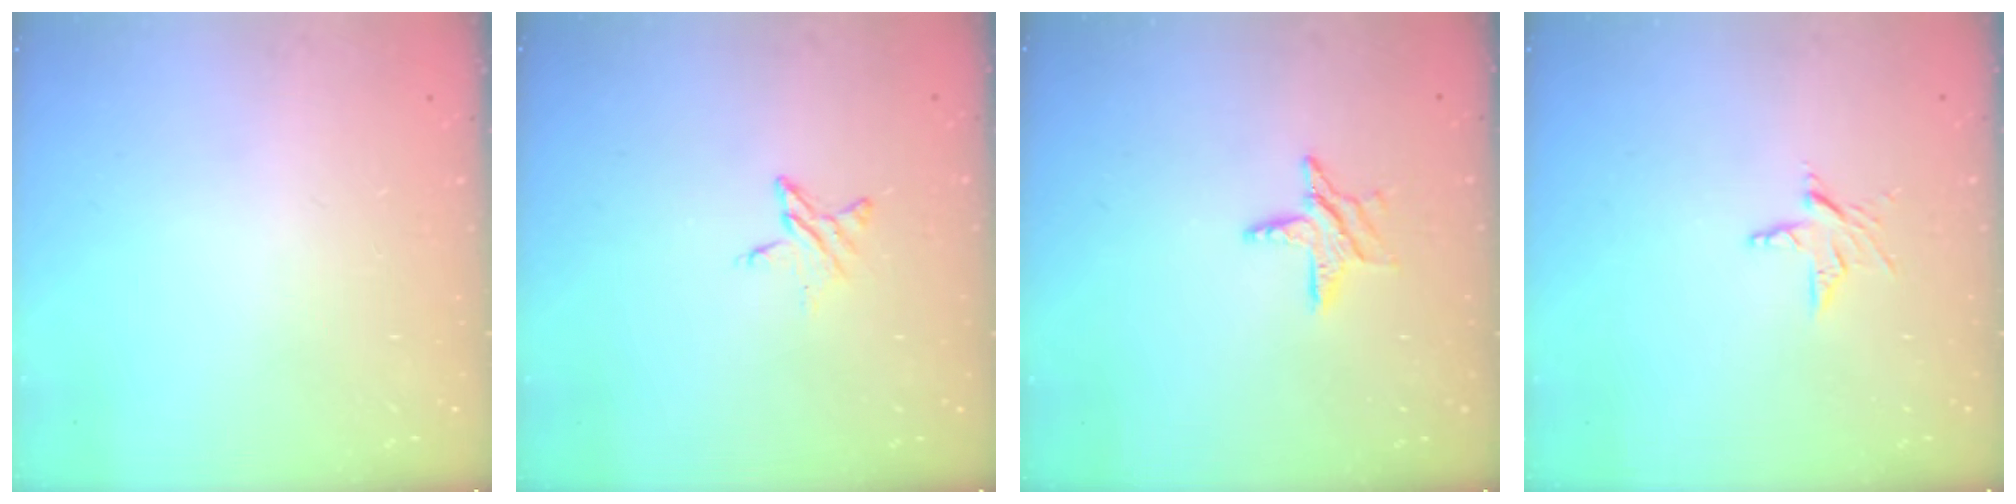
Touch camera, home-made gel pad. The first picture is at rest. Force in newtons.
{"total": 5.0, "press": 5.0, "slide": 0.6}
{"total": 6.7, "press": 6.7, "slide": 0.3}
{"total": 4.5, "press": 4.4, "slide": 0.3}